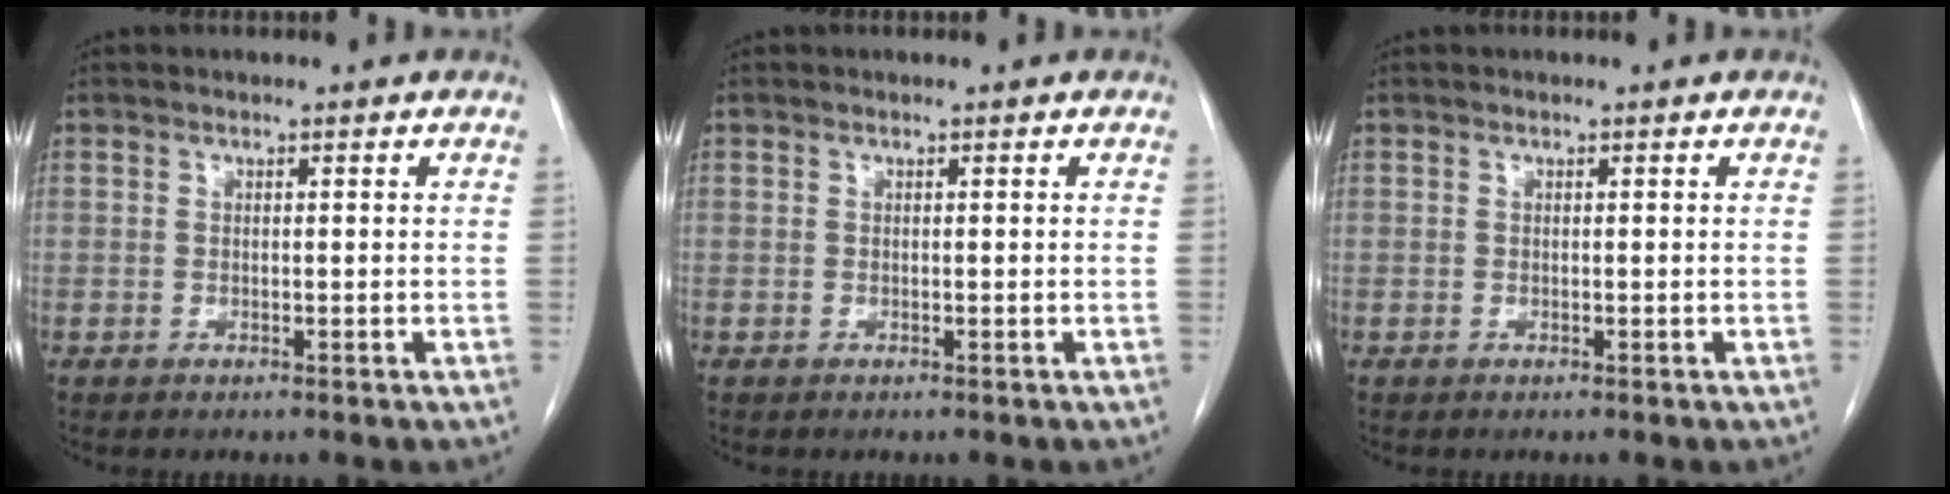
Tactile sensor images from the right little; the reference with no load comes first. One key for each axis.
{"total": 0.0}
{"total": 0.0}